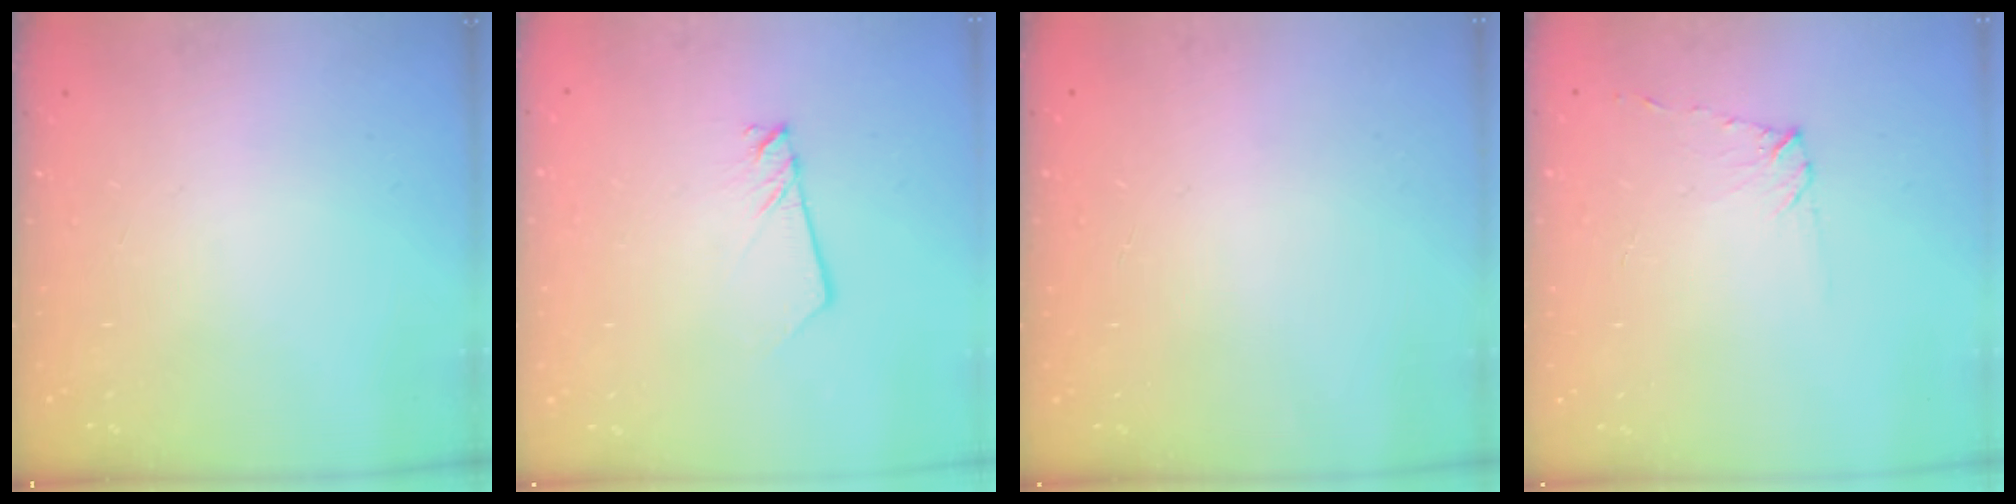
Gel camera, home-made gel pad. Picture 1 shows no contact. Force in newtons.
{"total": 2.5, "press": 2.5, "slide": 0.1}
{"total": 0.0}
{"total": 5.3, "press": 5.3, "slide": 0.6}